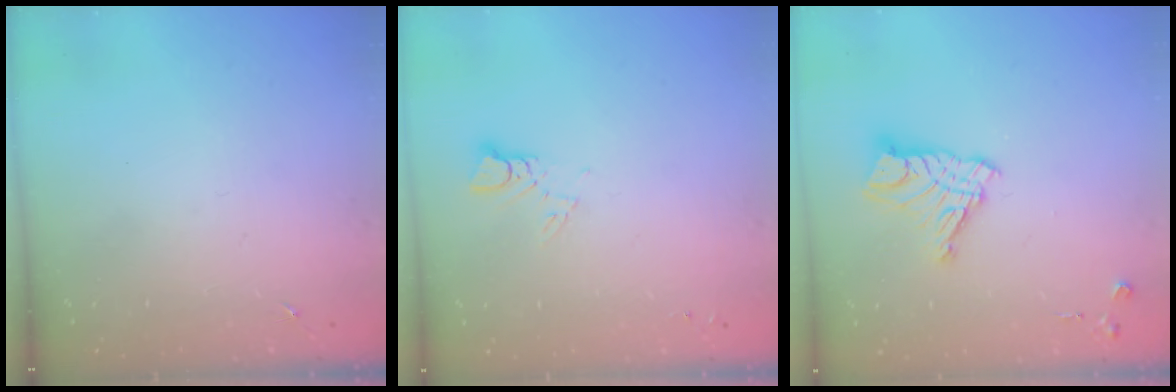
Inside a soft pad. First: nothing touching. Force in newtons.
{"total": 2.9, "press": 2.9, "slide": 0.2}
{"total": 11.6, "press": 11.6, "slide": 1.0}